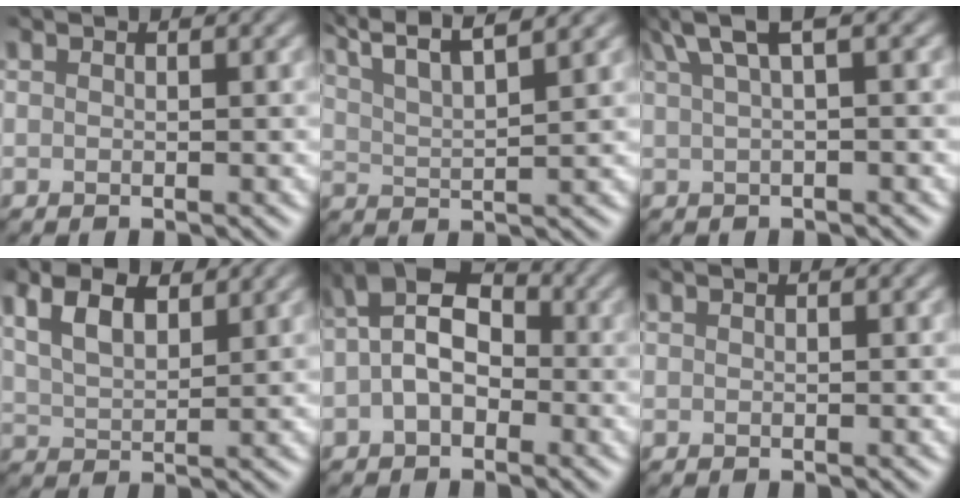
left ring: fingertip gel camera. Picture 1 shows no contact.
{"total": 6.9, "force": [5.6, 1.2, 3.9], "torque": [-0.054, 0.028, 0.062]}
{"total": 3.1, "force": [1.8, 0.2, 2.5], "torque": [-0.045, 0.012, 0.034]}
{"total": 4.2, "force": [2.5, 1.8, 2.9], "torque": [-0.065, 0.004, 0.049]}
{"total": 5.4, "force": [-0.3, 3.6, 4.1], "torque": [-0.073, 0.015, -0.018]}
{"total": 0.0}